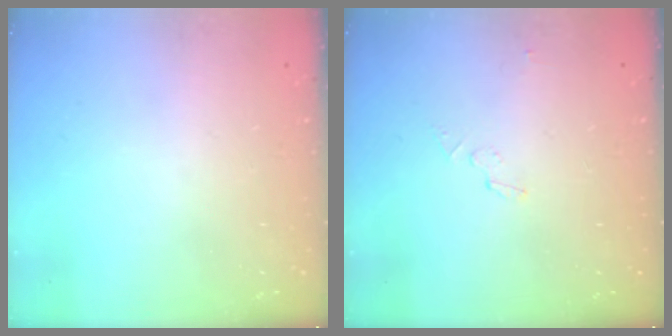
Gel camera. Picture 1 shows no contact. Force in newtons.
{"total": 2.9, "press": 2.9, "slide": 0.2}